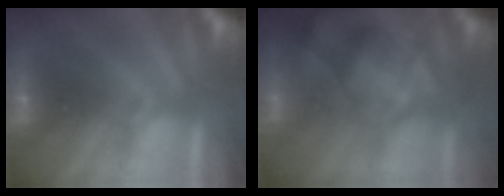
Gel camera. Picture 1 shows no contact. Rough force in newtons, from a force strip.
{"total": 4.9}